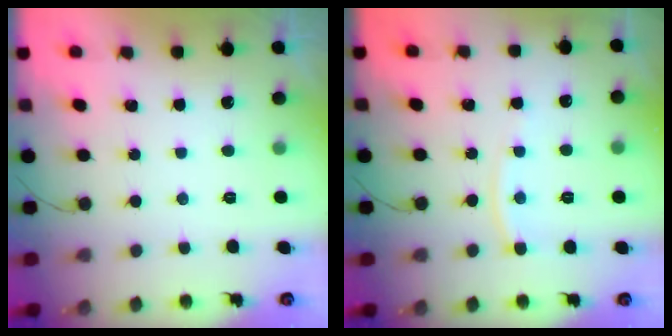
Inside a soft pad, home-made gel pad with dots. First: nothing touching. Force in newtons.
{"total": 5.5, "press": 5.5, "slide": 0.6}